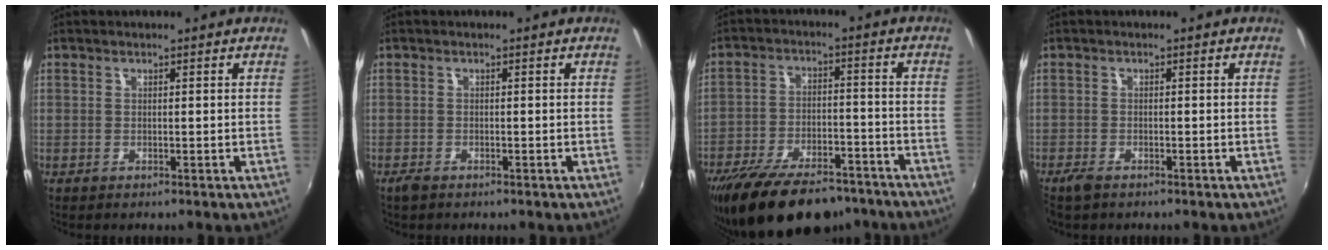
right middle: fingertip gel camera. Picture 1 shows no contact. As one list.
[{"total": 1.5, "force": [-1.2, 0.7, 0.6], "torque": [-0.014, -0.005, -0.024]}, {"total": 19.7, "force": [-15.7, 7.6, 9.3], "torque": [-0.187, -0.015, -0.230]}, {"total": 2.4, "force": [-1.9, 0.9, 1.2], "torque": [-0.031, -0.006, -0.039]}]